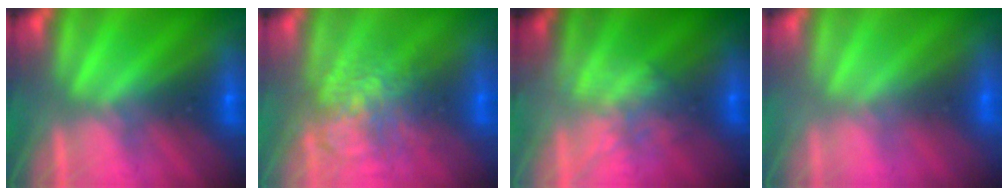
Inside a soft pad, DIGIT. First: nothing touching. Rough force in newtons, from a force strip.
{"total": 3.5}
{"total": 7.6}
{"total": 2.9}